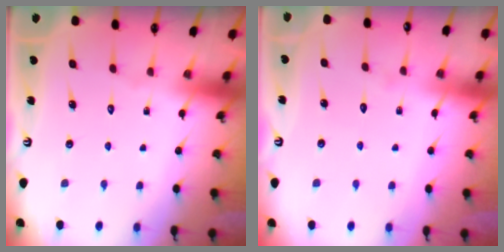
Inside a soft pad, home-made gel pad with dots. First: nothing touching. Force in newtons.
{"total": 1.8, "press": 1.8, "slide": 0.1}